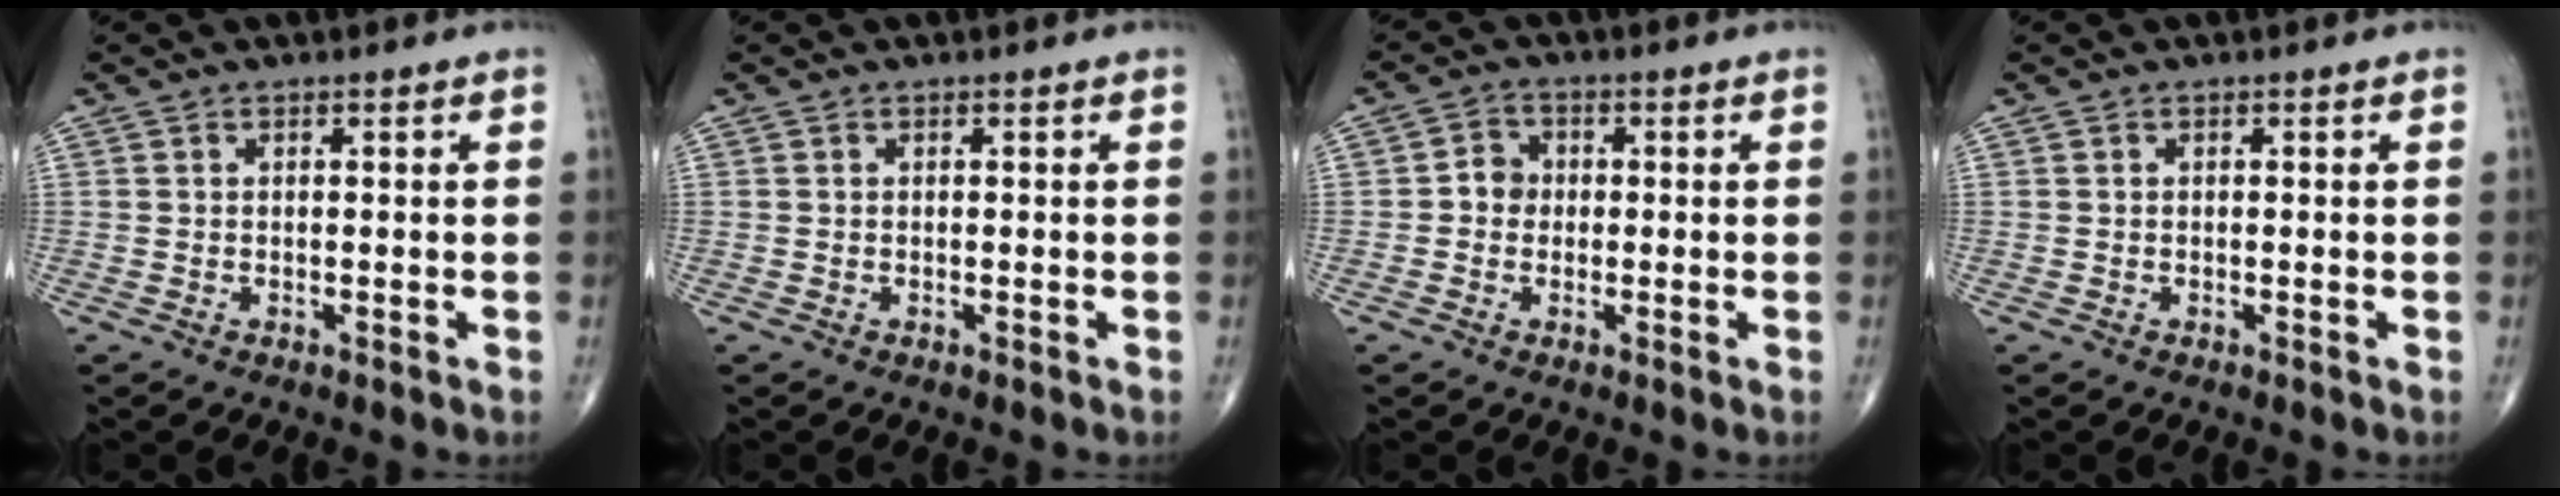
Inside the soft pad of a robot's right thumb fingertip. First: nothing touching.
{"total": 0.0}
{"total": 3.4, "force": [-0.2, 3.1, 1.5], "torque": [-0.007, 0.011, -0.013]}
{"total": 0.0}